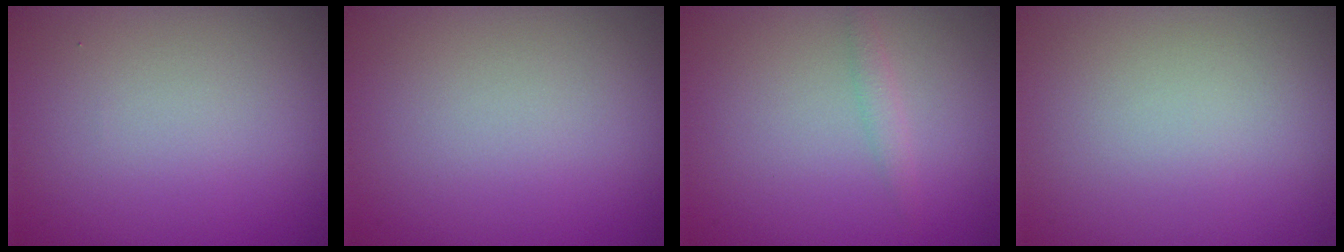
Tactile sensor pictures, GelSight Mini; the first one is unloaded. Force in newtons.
{"total": 0.0}
{"total": 1.0, "press": 1.0, "slide": 0.0}
{"total": 0.0}